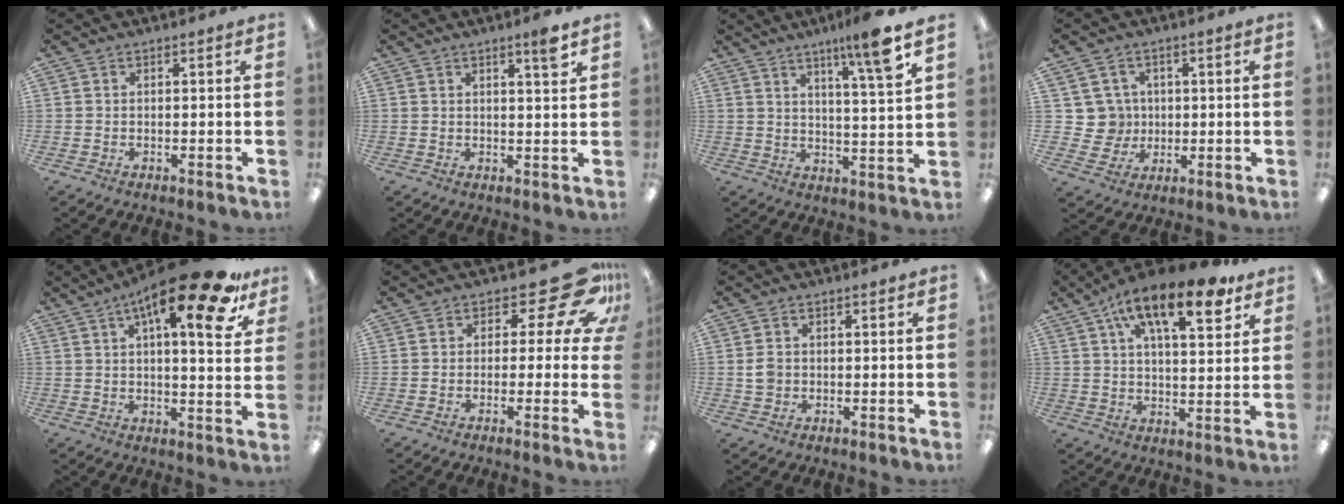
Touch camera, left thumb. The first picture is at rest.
{"total": 3.8, "force": [2.5, 0.2, 2.8], "torque": [-0.038, -0.011, 0.038]}
{"total": 10.4, "force": [7.0, 0.5, 7.6], "torque": [-0.117, -0.040, 0.107]}
{"total": 7.2, "force": [1.6, 7.0, 0.4], "torque": [-0.014, -0.002, 0.038]}
{"total": 18.8, "force": [10.9, 4.7, 14.6], "torque": [-0.218, -0.058, 0.165]}
{"total": 13.4, "force": [6.3, 6.0, 10.2], "torque": [-0.142, -0.033, 0.105]}
{"total": 3.1, "force": [0.0, 2.7, 1.6], "torque": [-0.022, 0.003, -0.002]}
{"total": 17.4, "force": [9.9, 6.6, 12.7], "torque": [-0.193, -0.043, 0.159]}